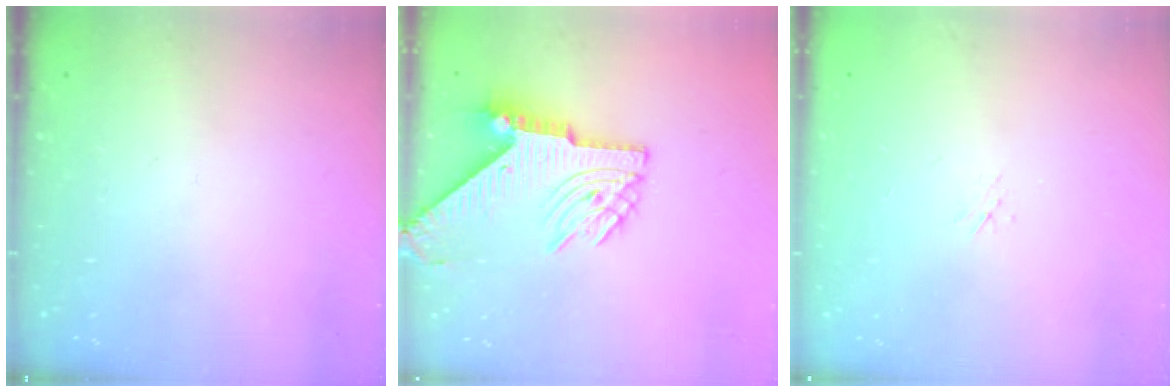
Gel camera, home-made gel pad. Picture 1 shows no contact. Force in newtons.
{"total": 9.8, "press": 9.7, "slide": 1.3}
{"total": 1.5, "press": 1.5, "slide": 0.2}